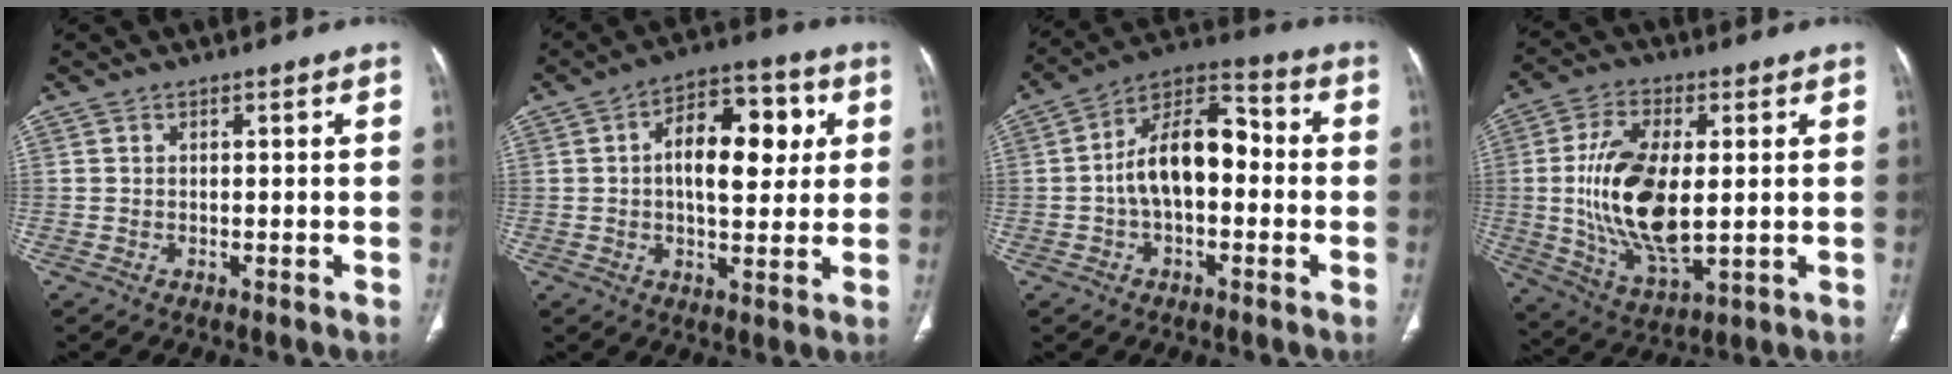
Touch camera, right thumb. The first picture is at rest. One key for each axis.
{"total": 13.9, "fx": 2.6, "fy": 7.4, "fz": 11.5, "tx": -0.144, "ty": 0.014, "tz": 0.033}
{"total": 13.7, "fx": -0.8, "fy": 7.8, "fz": 11.2, "tx": -0.176, "ty": 0.045, "tz": -0.025}
{"total": 17.3, "fx": 0.7, "fy": 8.4, "fz": 15.1, "tx": -0.291, "ty": -0.017, "tz": 0.023}